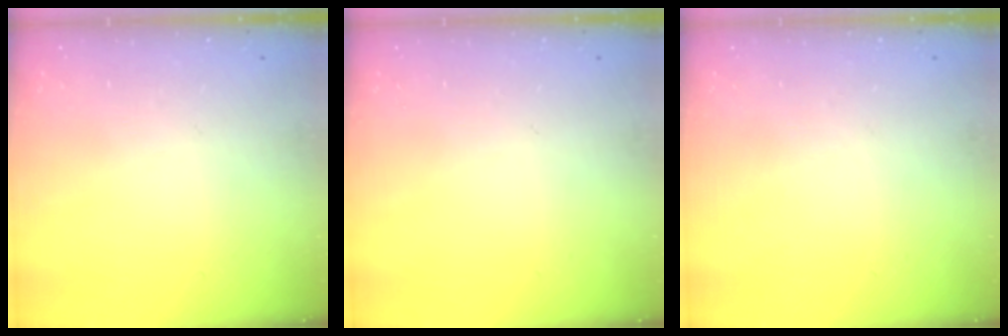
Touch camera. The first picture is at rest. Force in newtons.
{"total": 0.0}
{"total": 0.0}